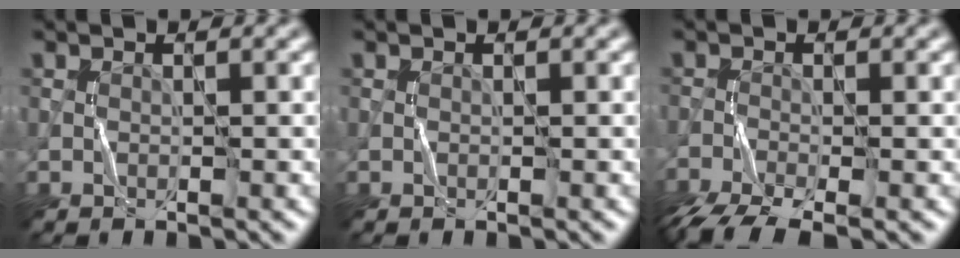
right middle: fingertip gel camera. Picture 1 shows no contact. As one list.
[{"total": 0.0}, {"total": 4.9, "force": [-3.7, 1.2, 2.9], "torque": [-0.059, -0.017, -0.080]}]